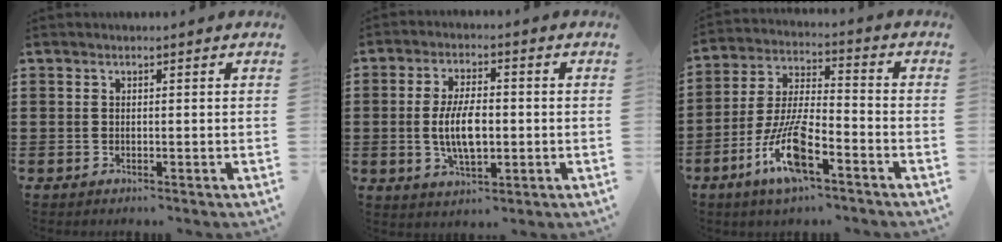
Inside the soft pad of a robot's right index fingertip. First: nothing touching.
{"total": 7.5, "force": [-0.7, 3.1, 6.8], "torque": [-0.134, -0.006, -0.018]}
{"total": 11.5, "force": [-6.4, 3.1, 9.0], "torque": [-0.196, -0.001, -0.122]}